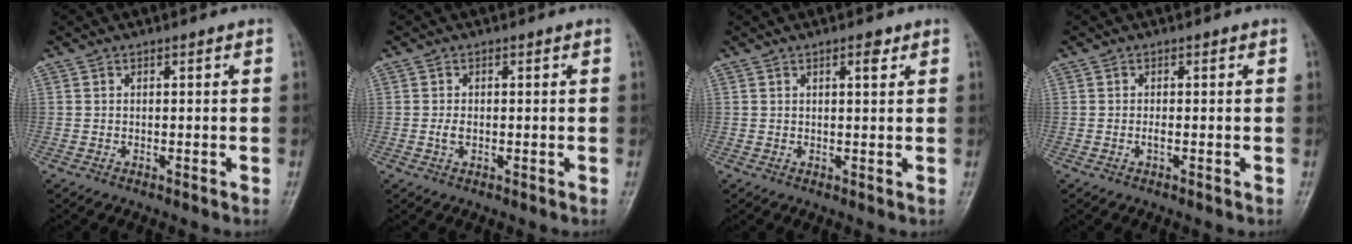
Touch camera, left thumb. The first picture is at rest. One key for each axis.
{"total": 1.6, "fx": -0.1, "fy": 1.1, "fz": 1.2, "tx": -0.023, "ty": -0.001, "tz": -0.003}
{"total": 2.3, "fx": 1.3, "fy": 0.8, "fz": 1.6, "tx": -0.019, "ty": -0.005, "tz": 0.017}
{"total": 0.7, "fx": -0.2, "fy": 0.2, "fz": 0.7, "tx": -0.014, "ty": -0.001, "tz": -0.005}